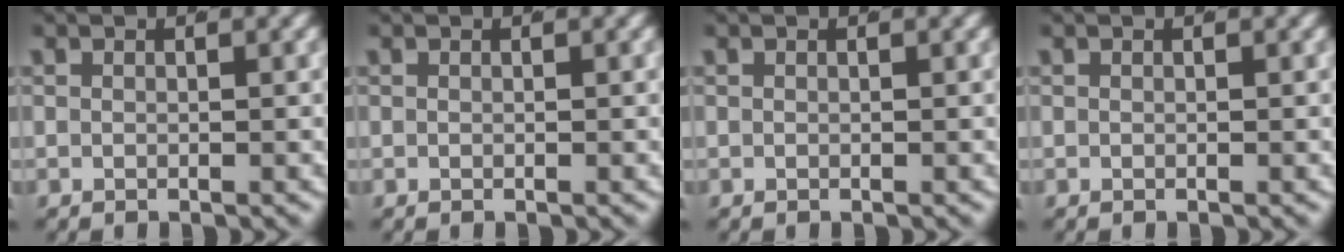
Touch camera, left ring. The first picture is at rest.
{"total": 0.0}
{"total": 0.0}
{"total": 0.0}